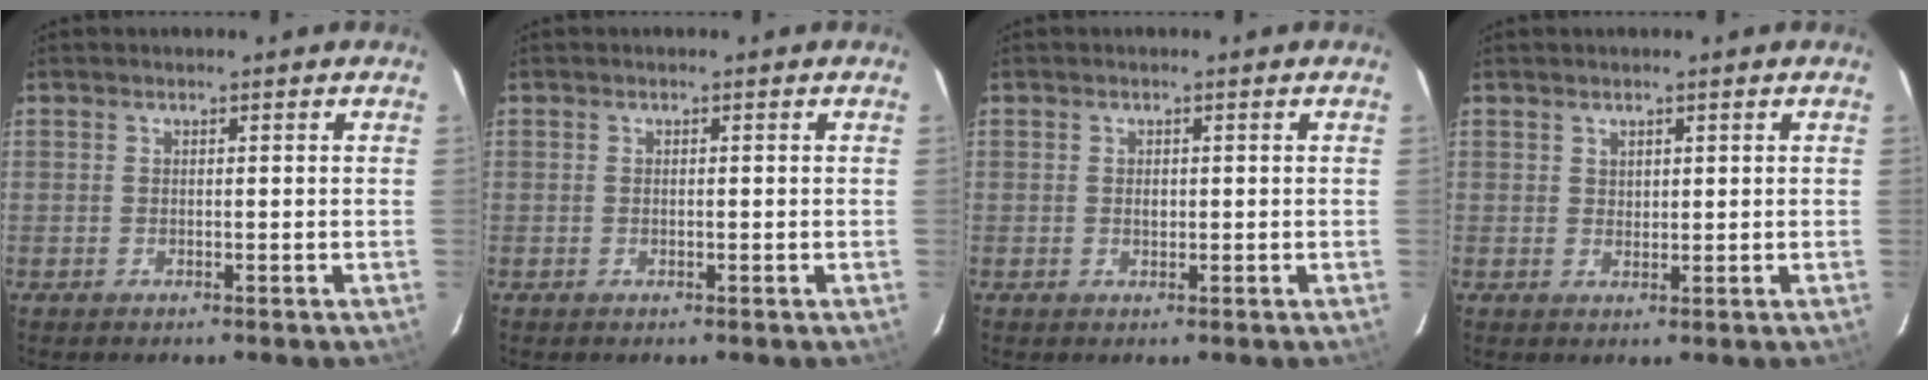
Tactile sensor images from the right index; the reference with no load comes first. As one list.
[{"total": 0.5, "force": [0.0, 0.2, 0.5], "torque": [-0.010, 0.001, 0.000]}, {"total": 1.2, "force": [0.1, 0.9, 0.8], "torque": [-0.014, 0.002, 0.002]}, {"total": 1.5, "force": [1.0, 0.9, 0.4], "torque": [-0.003, 0.003, 0.019]}]